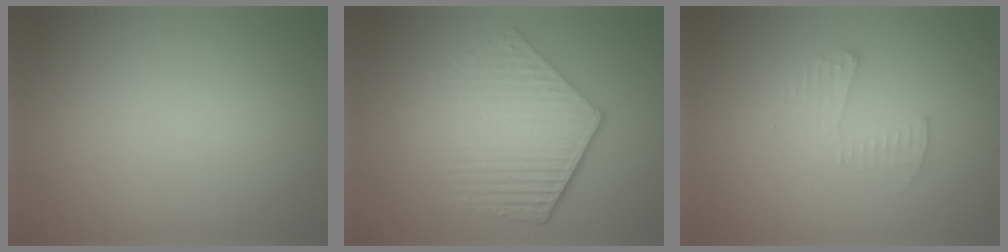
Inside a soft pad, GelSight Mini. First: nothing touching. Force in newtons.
{"total": 6.2, "press": 4.5, "slide": 4.3}
{"total": 1.6, "press": 1.6, "slide": 0.1}